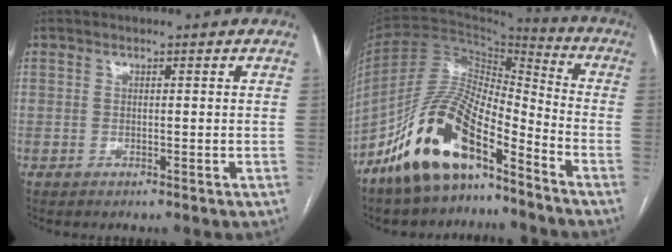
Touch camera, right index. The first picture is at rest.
{"total": 16.1, "force": [-10.9, 4.9, 10.7], "torque": [-0.209, 0.013, -0.202]}